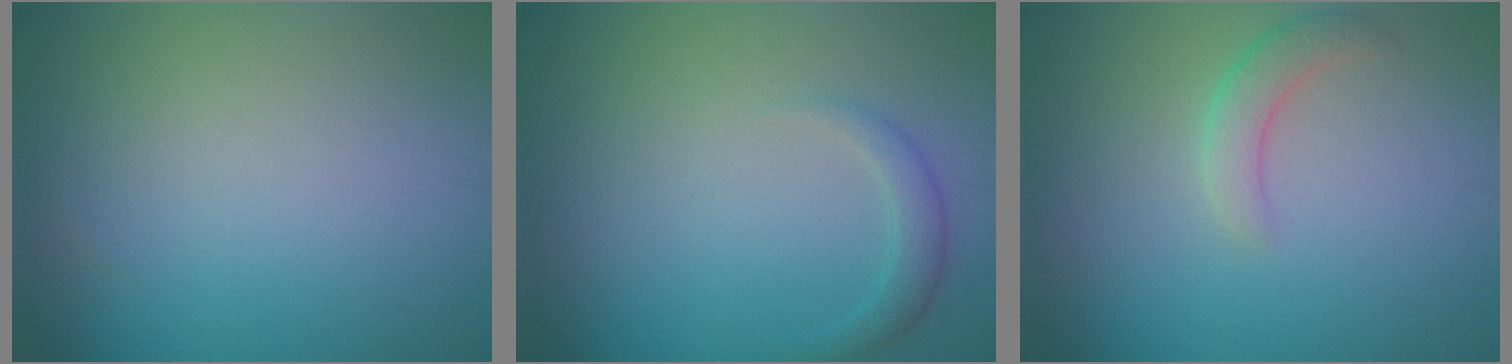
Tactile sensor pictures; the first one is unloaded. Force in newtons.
{"total": 1.6, "press": 1.6, "slide": 0.1}
{"total": 2.2, "press": 2.2, "slide": 0.1}